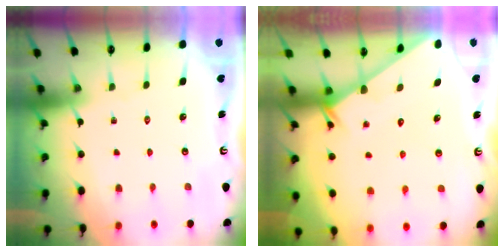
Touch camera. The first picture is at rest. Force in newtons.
{"total": 2.4, "press": 2.4, "slide": 0.1}